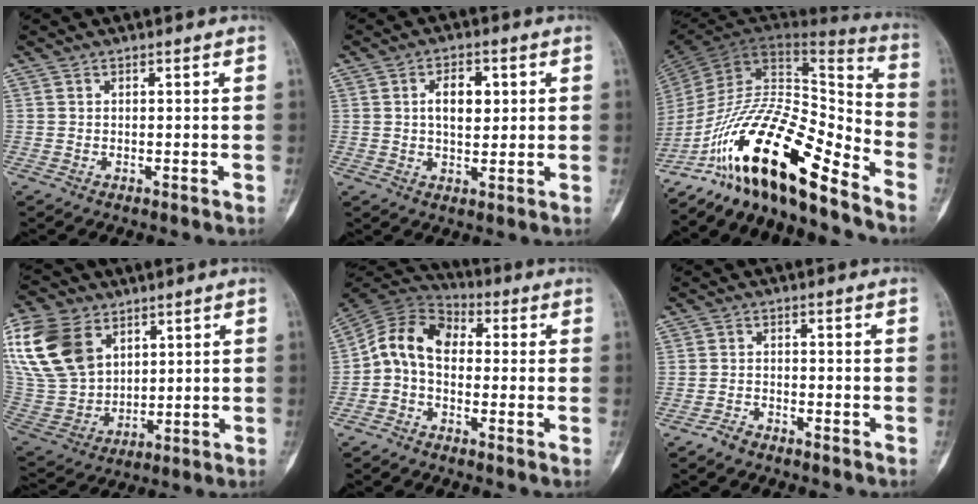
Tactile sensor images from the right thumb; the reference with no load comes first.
{"total": 6.4, "force": [1.4, 3.7, 5.1], "torque": [-0.061, -0.002, 0.021]}
{"total": 23.2, "force": [-15.9, 6.3, 15.7], "torque": [-0.286, 0.093, -0.281]}
{"total": 21.1, "force": [8.9, 14.5, 12.3], "torque": [-0.255, -0.014, 0.181]}
{"total": 10.0, "force": [-0.4, 7.1, 7.1], "torque": [-0.114, 0.033, -0.029]}
{"total": 2.1, "force": [-1.9, 0.5, 0.6], "torque": [-0.017, 0.011, -0.038]}